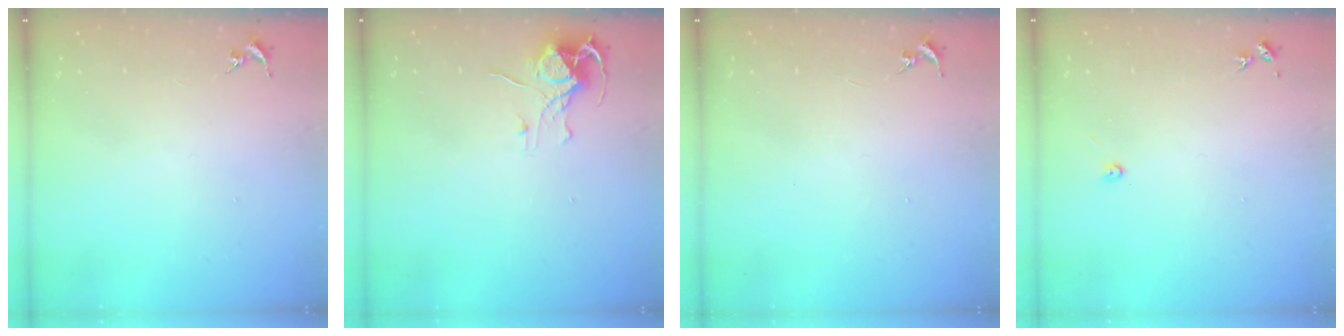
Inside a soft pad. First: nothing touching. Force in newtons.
{"total": 8.0, "press": 8.0, "slide": 0.6}
{"total": 0.0}
{"total": 3.0, "press": 3.0, "slide": 0.4}